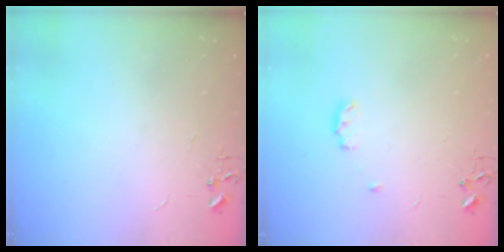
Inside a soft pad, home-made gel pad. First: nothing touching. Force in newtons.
{"total": 5.5, "press": 5.4, "slide": 0.9}